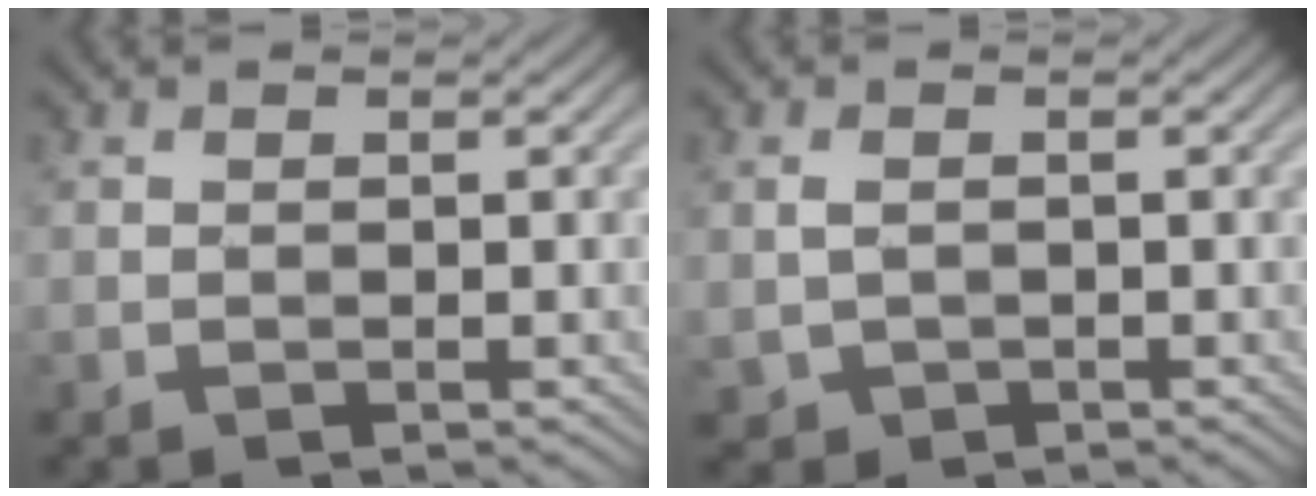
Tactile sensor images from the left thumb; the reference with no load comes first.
{"total": 2.1, "force": [-0.2, 1.6, 1.3], "torque": [-0.035, -0.003, -0.002]}